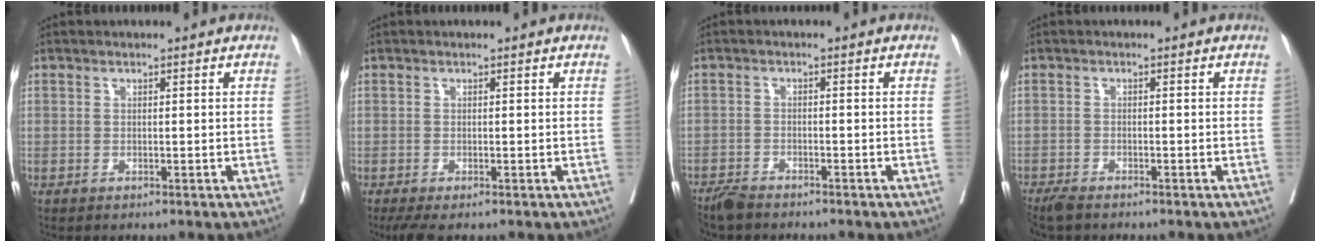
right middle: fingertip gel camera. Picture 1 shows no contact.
{"total": 2.8, "force": [-2.0, 0.7, 1.9], "torque": [-0.034, -0.011, -0.033]}
{"total": 3.4, "force": [-3.2, 0.7, 1.0], "torque": [-0.016, -0.009, -0.057]}
{"total": 3.4, "force": [-3.0, 0.8, 1.4], "torque": [-0.024, -0.009, -0.050]}